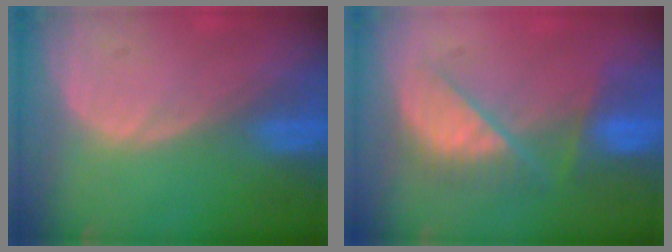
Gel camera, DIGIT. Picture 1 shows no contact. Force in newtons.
{"total": 7.3, "press": 7.2, "slide": 0.6}